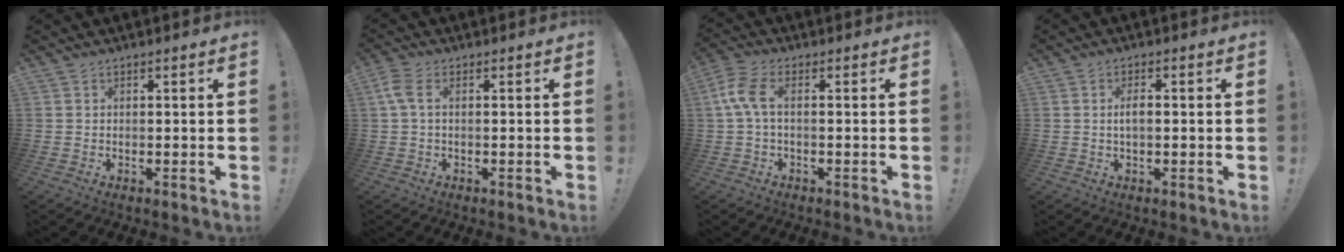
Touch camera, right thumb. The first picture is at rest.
{"total": 4.3, "force": [0.6, 1.8, 3.8], "torque": [-0.081, 0.002, 0.013]}
{"total": 6.8, "force": [0.6, 2.6, 6.2], "torque": [-0.130, 0.001, 0.013]}
{"total": 2.9, "force": [-0.2, 1.2, 2.6], "torque": [-0.050, 0.008, -0.005]}